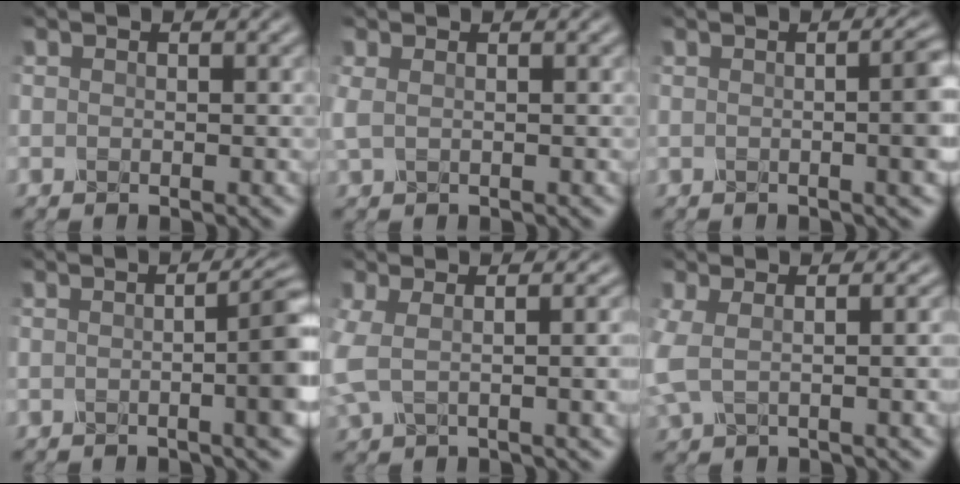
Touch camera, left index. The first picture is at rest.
{"total": 1.1, "force": [0.4, 0.4, 0.9], "torque": [-0.022, 0.004, 0.008]}
{"total": 5.5, "force": [0.0, 1.8, 5.2], "torque": [-0.042, 0.012, -0.003]}
{"total": 6.8, "force": [-0.1, 1.9, 6.5], "torque": [-0.058, 0.006, -0.001]}
{"total": 7.5, "force": [-0.2, 3.6, 6.6], "torque": [-0.116, -0.009, 0.003]}
{"total": 6.4, "force": [-0.2, 3.0, 5.6], "torque": [-0.101, -0.004, 0.000]}